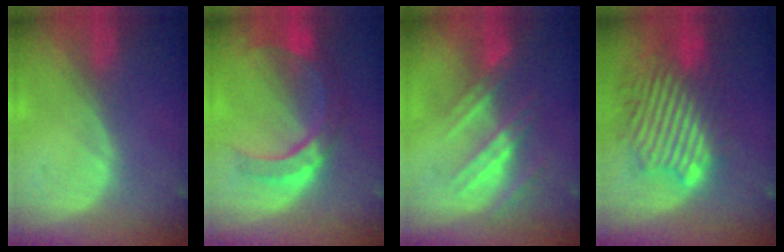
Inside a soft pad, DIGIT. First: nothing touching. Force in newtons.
{"total": 7.4, "press": 7.3, "slide": 1.0}
{"total": 7.6, "press": 6.9, "slide": 3.3}
{"total": 10.9, "press": 10.2, "slide": 3.9}